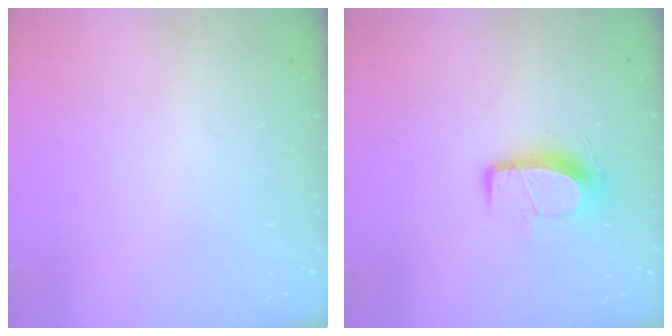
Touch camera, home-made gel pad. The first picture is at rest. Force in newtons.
{"total": 9.9, "press": 9.9, "slide": 0.6}